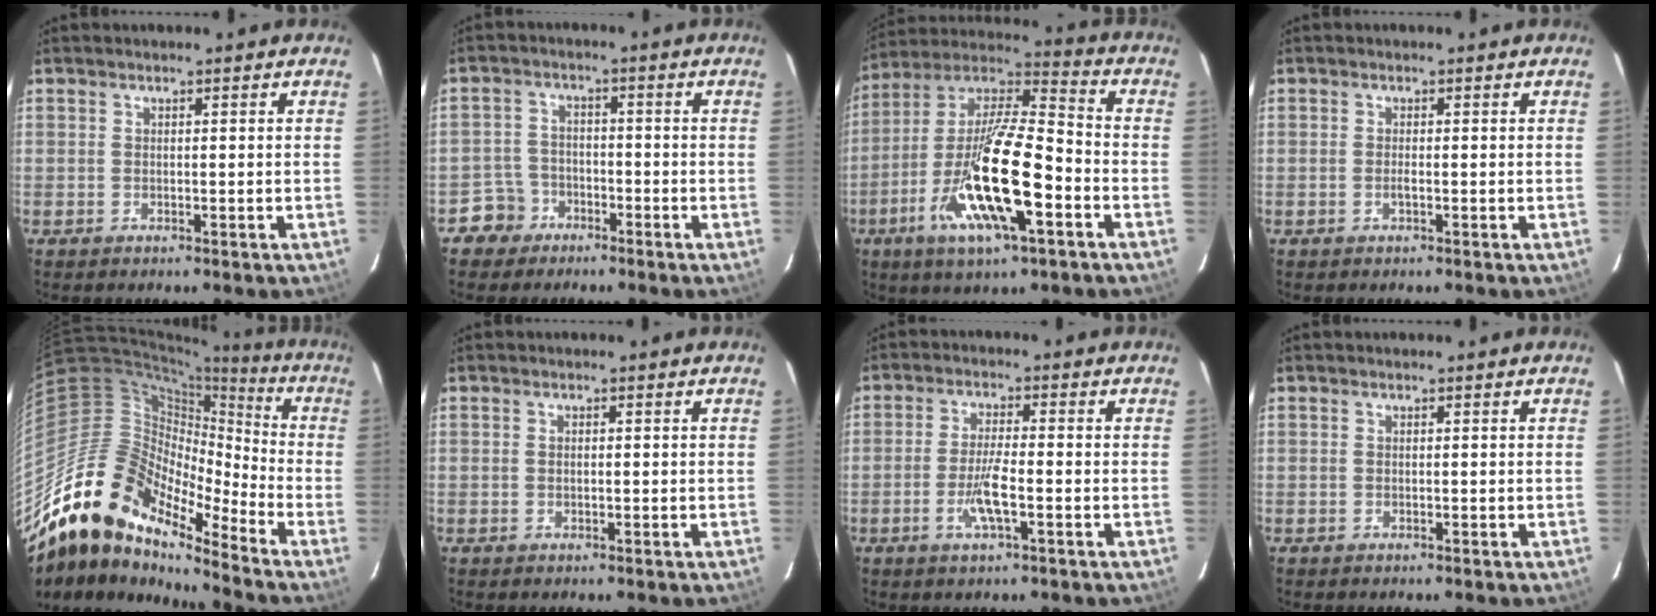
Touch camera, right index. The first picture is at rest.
{"total": 5.0, "force": [-3.1, 3.9, -0.2], "torque": [-0.006, 0.022, -0.059]}
{"total": 21.7, "force": [-8.3, 5.4, 19.3], "torque": [-0.372, -0.030, -0.160]}
{"total": 1.0, "force": [-0.4, 0.2, 0.9], "torque": [-0.019, 0.000, -0.007]}
{"total": 18.4, "force": [-14.5, 6.4, 9.3], "torque": [-0.148, -0.009, -0.286]}
{"total": 0.5, "force": [0.0, 0.3, 0.5], "torque": [-0.009, 0.002, -0.001]}
{"total": 6.0, "force": [-2.3, 1.0, 5.5], "torque": [-0.111, -0.004, -0.045]}
{"total": 0.0}